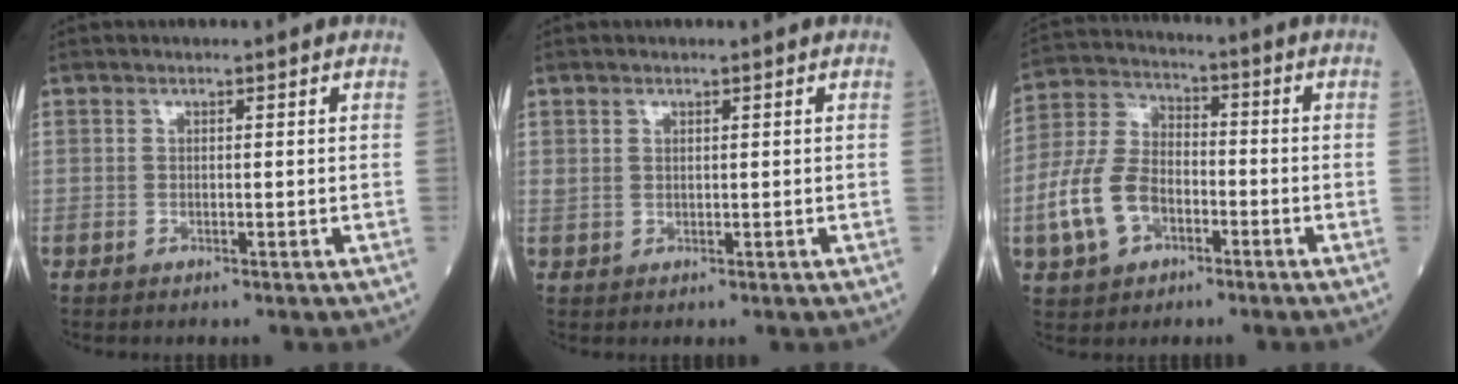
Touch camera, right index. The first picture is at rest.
{"total": 1.2, "force": [0.8, 0.8, 0.4], "torque": [-0.004, 0.003, 0.015]}
{"total": 10.7, "force": [-3.9, 6.9, 7.3], "torque": [-0.176, 0.016, -0.074]}